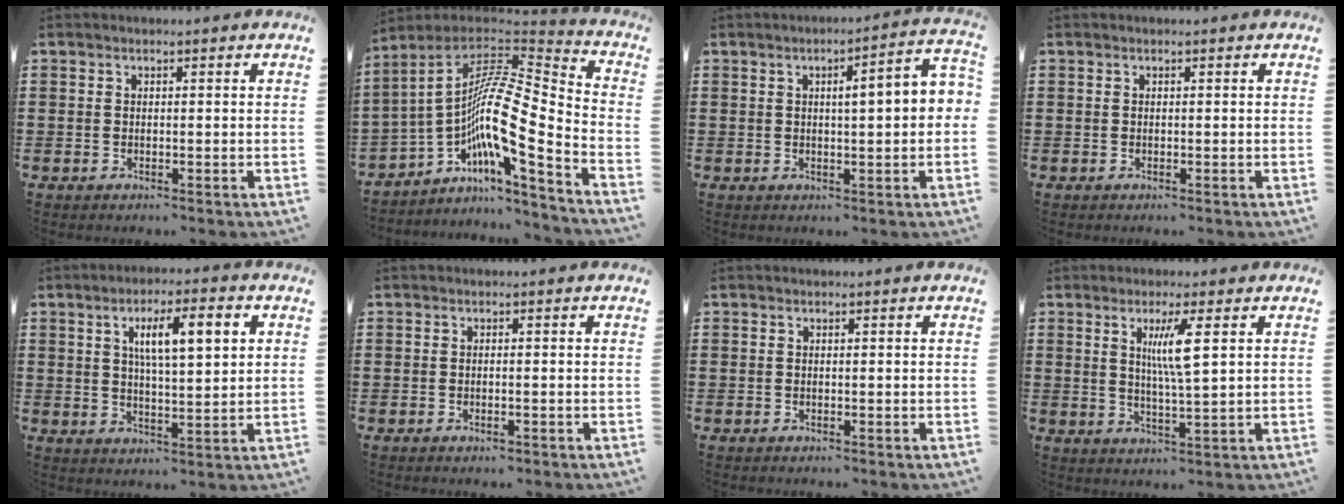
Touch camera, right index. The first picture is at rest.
{"total": 11.2, "force": [-2.0, 2.2, 10.8], "torque": [-0.229, -0.033, -0.057]}
{"total": 3.9, "force": [0.3, 0.4, 3.9], "torque": [-0.063, -0.003, -0.002]}
{"total": 0.0}
{"total": 7.9, "force": [2.5, 2.1, 7.2], "torque": [-0.135, 0.007, 0.037]}
{"total": 0.6, "force": [-0.3, 0.1, 0.5], "torque": [-0.010, -0.004, -0.005]}
{"total": 0.0}
{"total": 5.6, "force": [1.9, 0.2, 5.3], "torque": [-0.107, -0.001, 0.027]}